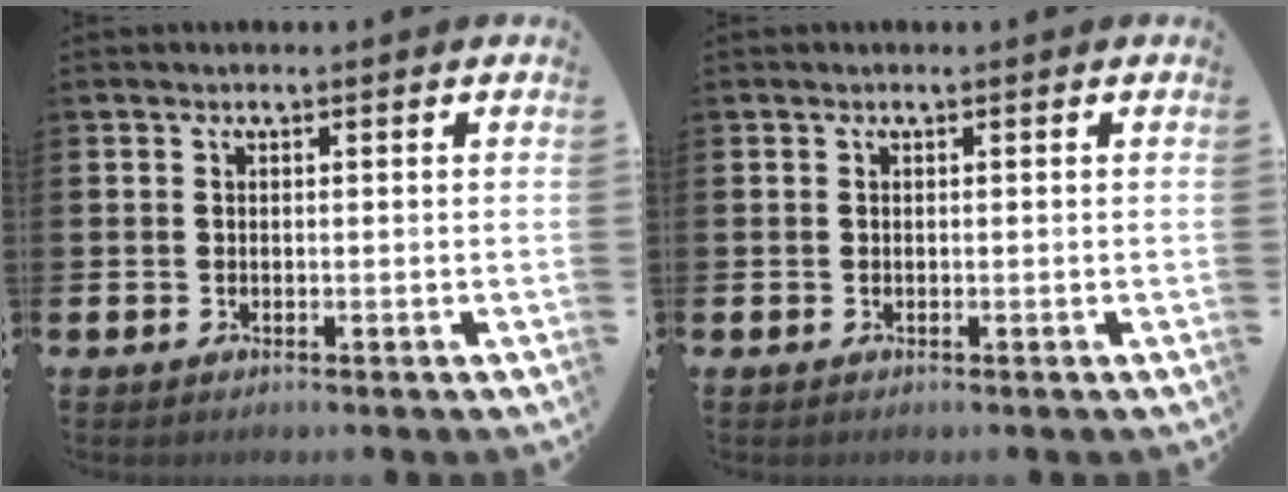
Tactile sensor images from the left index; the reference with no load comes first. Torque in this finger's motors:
{"motor_torque": [-0.08, -0.01, 0.02, 0.02]}